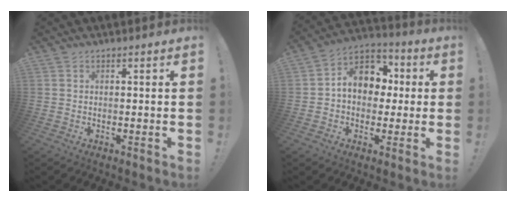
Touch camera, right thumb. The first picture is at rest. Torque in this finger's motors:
{"motor_torque": [1.51, 1.70, 1.05, -0.35, 0.02]}